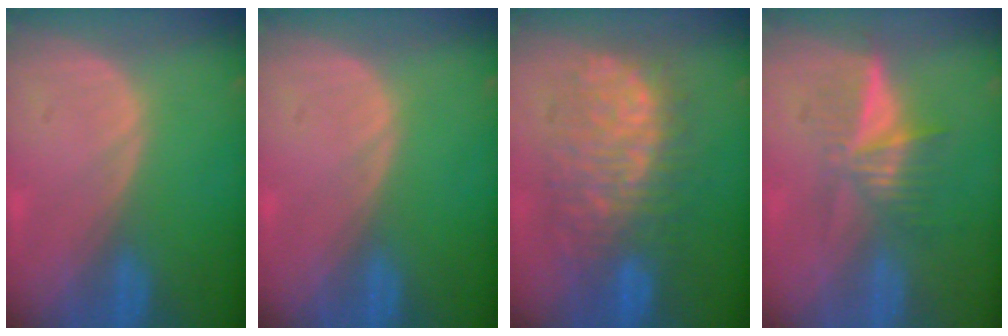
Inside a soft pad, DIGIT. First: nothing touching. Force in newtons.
{"total": 0.0}
{"total": 11.1, "press": 11.0, "slide": 1.2}
{"total": 6.5, "press": 5.5, "slide": 3.4}